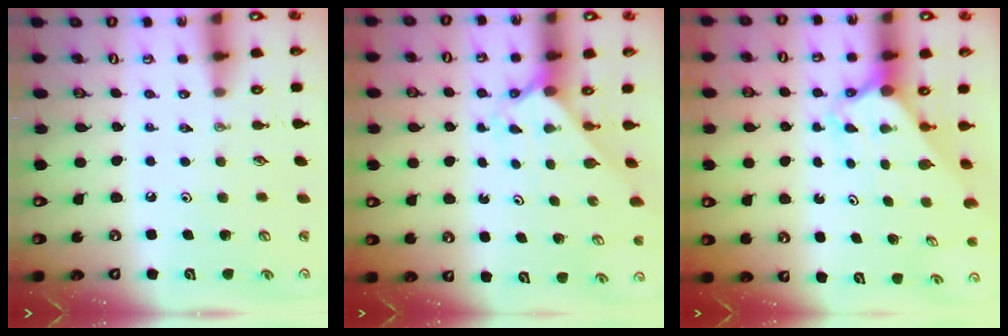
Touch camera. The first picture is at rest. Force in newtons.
{"total": 2.0, "press": 2.0, "slide": 0.2}
{"total": 2.6, "press": 2.6, "slide": 0.2}